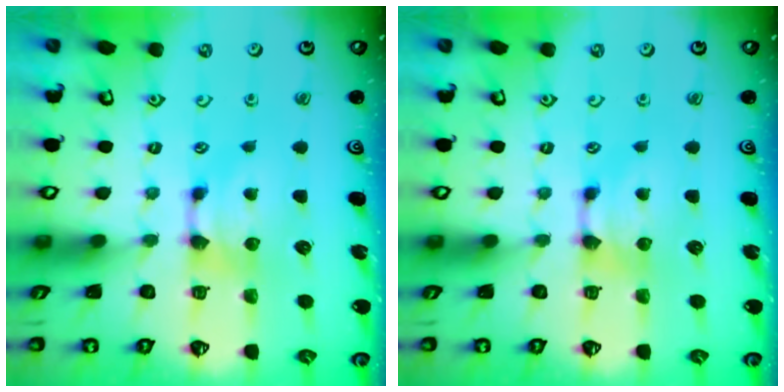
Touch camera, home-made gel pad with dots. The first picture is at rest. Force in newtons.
{"total": 0.0}